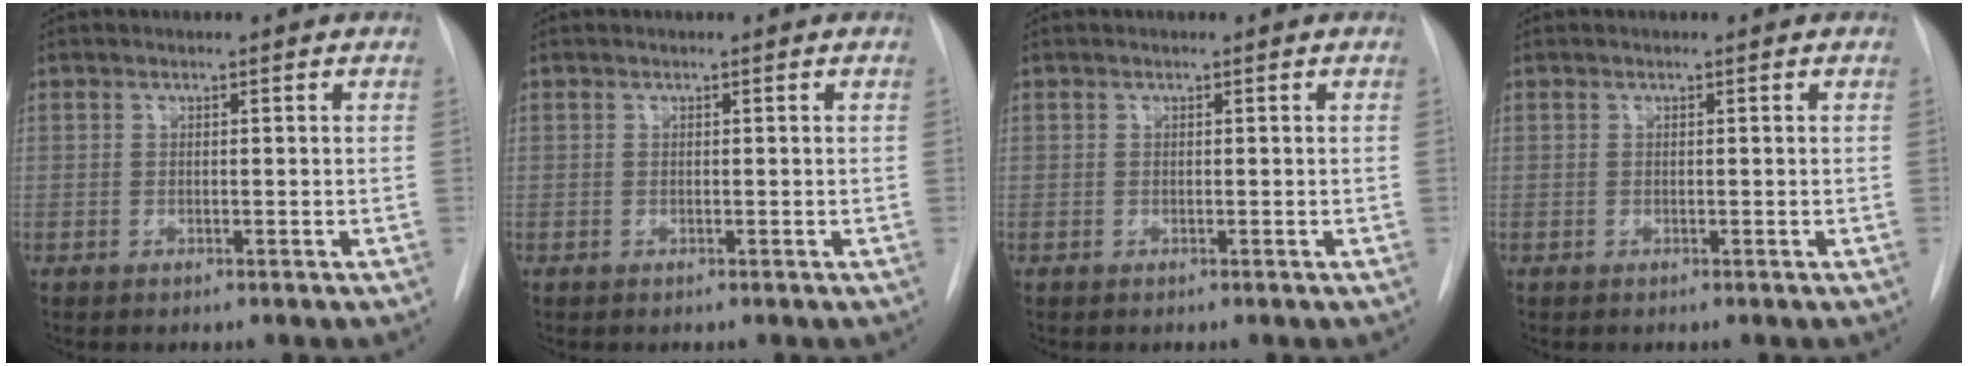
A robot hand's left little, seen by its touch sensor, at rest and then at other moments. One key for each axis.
{"total": 0.0}
{"total": 0.0}
{"total": 0.0}